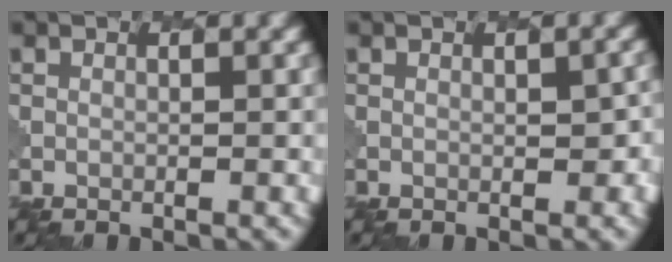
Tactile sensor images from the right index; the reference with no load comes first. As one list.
[{"total": 2.1, "force": [-0.3, 0.9, 1.8], "torque": [-0.021, 0.001, 0.000]}]